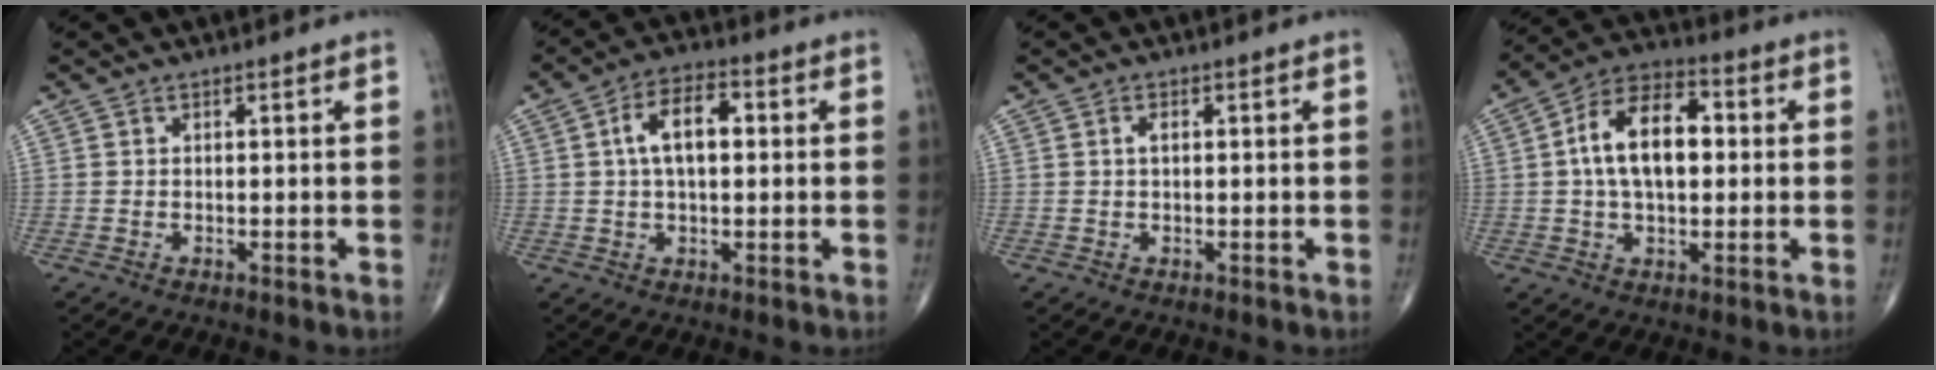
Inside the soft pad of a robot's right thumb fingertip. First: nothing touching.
{"total": 8.7, "force": [1.3, 4.4, 7.3], "torque": [-0.126, 0.018, 0.018]}
{"total": 1.4, "force": [0.2, 0.7, 1.2], "torque": [-0.023, 0.003, 0.003]}
{"total": 13.9, "force": [1.3, 7.8, 11.4], "torque": [-0.189, 0.026, 0.014]}